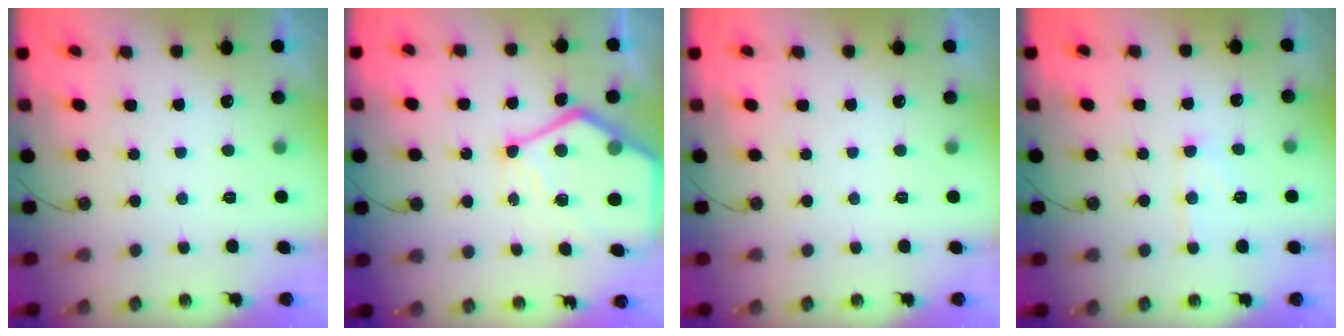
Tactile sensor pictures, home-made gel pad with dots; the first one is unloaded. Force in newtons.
{"total": 15.2, "press": 15.2, "slide": 1.3}
{"total": 0.0}
{"total": 8.0, "press": 8.0, "slide": 0.7}